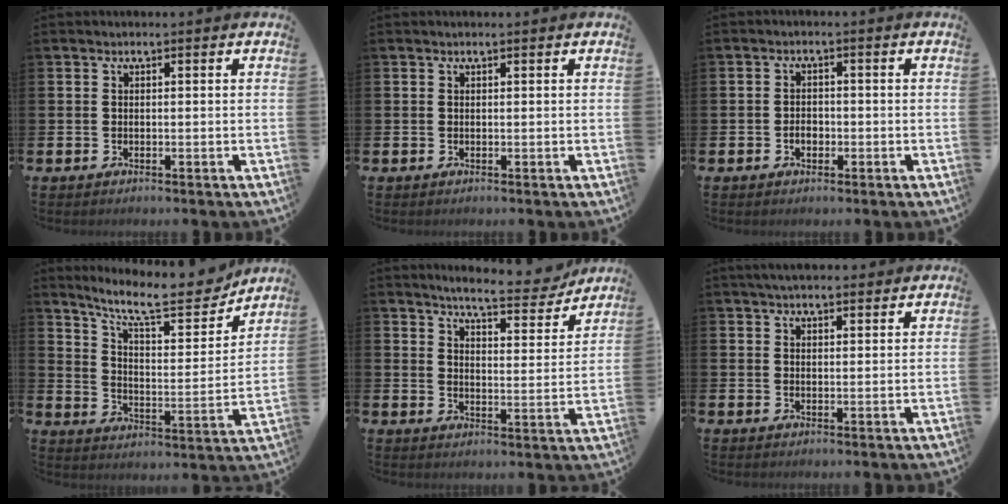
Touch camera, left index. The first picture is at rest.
{"total": 0.0}
{"total": 1.9, "force": [-0.6, 1.4, 1.2], "torque": [-0.015, 0.001, -0.016]}
{"total": 11.3, "force": [9.9, 2.3, 4.9], "torque": [-0.115, -0.066, 0.170]}
{"total": 6.5, "force": [6.2, 0.6, 1.8], "torque": [-0.048, -0.038, 0.105]}
{"total": 3.1, "force": [2.9, 0.7, 0.8], "torque": [-0.022, -0.004, 0.052]}